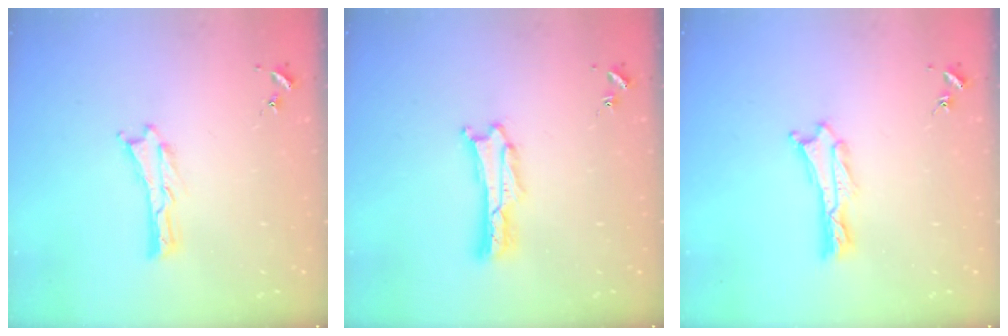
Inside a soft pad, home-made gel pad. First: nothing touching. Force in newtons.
{"total": 1.4, "press": 1.4, "slide": 0.0}
{"total": 0.7, "press": 0.6, "slide": 0.2}